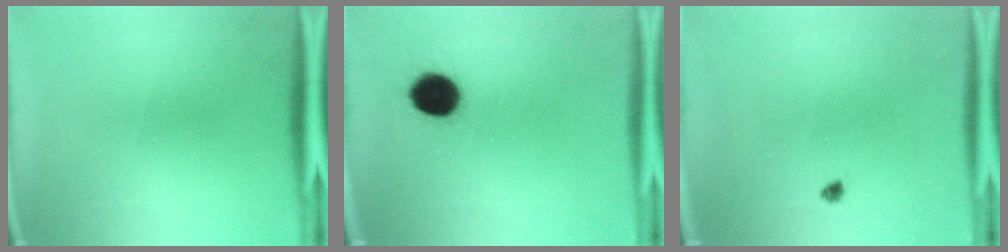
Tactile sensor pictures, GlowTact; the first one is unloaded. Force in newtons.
{"total": 9.8}
{"total": 0.9}